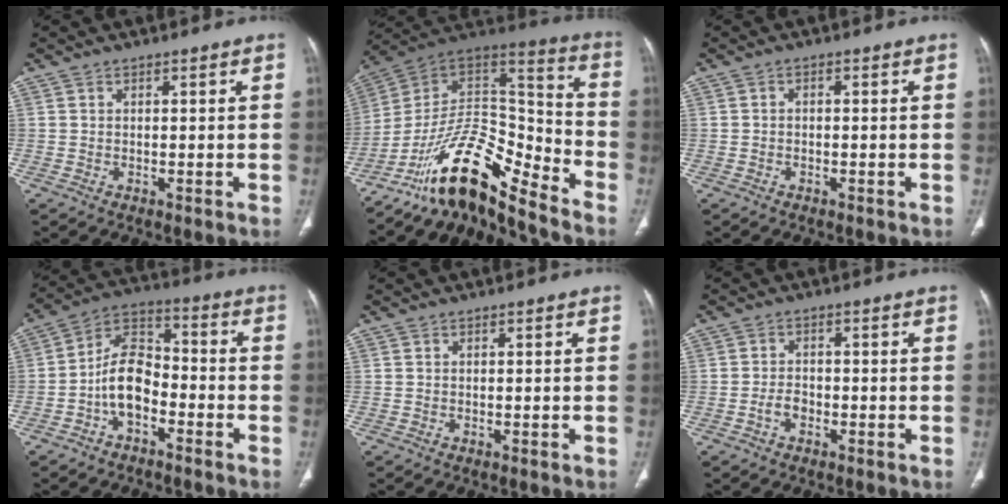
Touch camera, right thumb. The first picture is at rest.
{"total": 17.2, "force": [-13.4, 5.2, 9.4], "torque": [-0.130, 0.123, -0.240]}
{"total": 0.6, "force": [-0.2, 0.4, 0.4], "torque": [-0.007, 0.004, -0.008]}
{"total": 10.2, "force": [-3.7, 6.2, 7.2], "torque": [-0.117, 0.047, -0.078]}
{"total": 0.0}
{"total": 2.6, "force": [-1.2, 1.7, 1.5], "torque": [-0.025, 0.013, -0.023]}